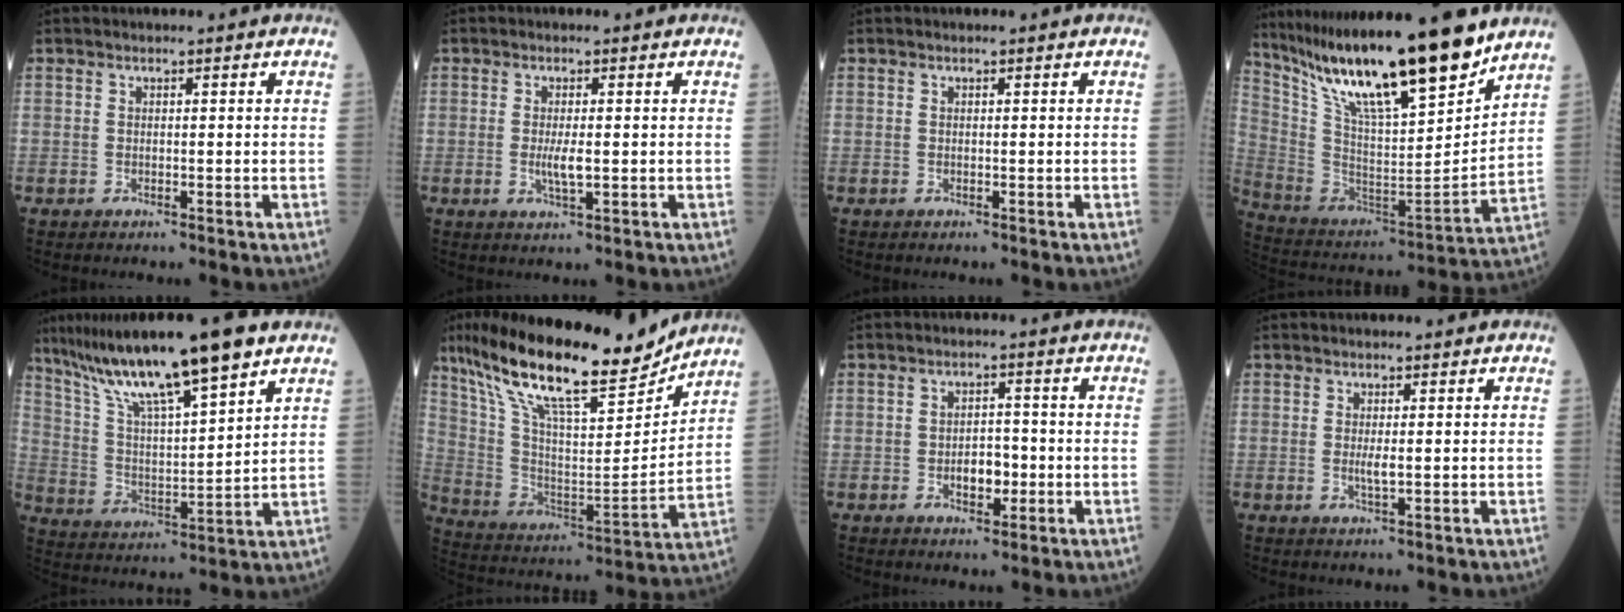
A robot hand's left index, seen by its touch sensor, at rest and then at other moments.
{"total": 2.7, "force": [-0.2, 0.5, 2.7], "torque": [-0.056, -0.005, -0.001]}
{"total": 0.0}
{"total": 23.5, "force": [18.2, 2.7, 14.6], "torque": [-0.261, -0.012, 0.322]}
{"total": 17.4, "force": [12.5, 1.3, 12.0], "torque": [-0.214, 0.012, 0.222]}
{"total": 21.7, "force": [17.4, 4.0, 12.4], "torque": [-0.230, 0.003, 0.304]}
{"total": 3.9, "force": [-1.1, 2.2, 3.1], "torque": [-0.048, 0.006, -0.015]}
{"total": 1.6, "force": [0.1, 0.3, 1.6], "torque": [-0.036, -0.004, 0.003]}